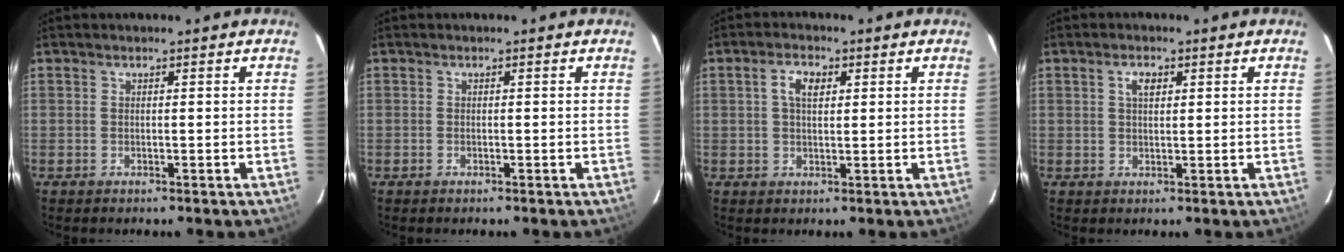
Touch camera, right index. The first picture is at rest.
{"total": 0.0}
{"total": 3.8, "force": [1.1, 2.0, 3.0], "torque": [-0.055, 0.011, 0.021]}
{"total": 2.5, "force": [1.0, 1.4, 1.8], "torque": [-0.032, 0.007, 0.017]}